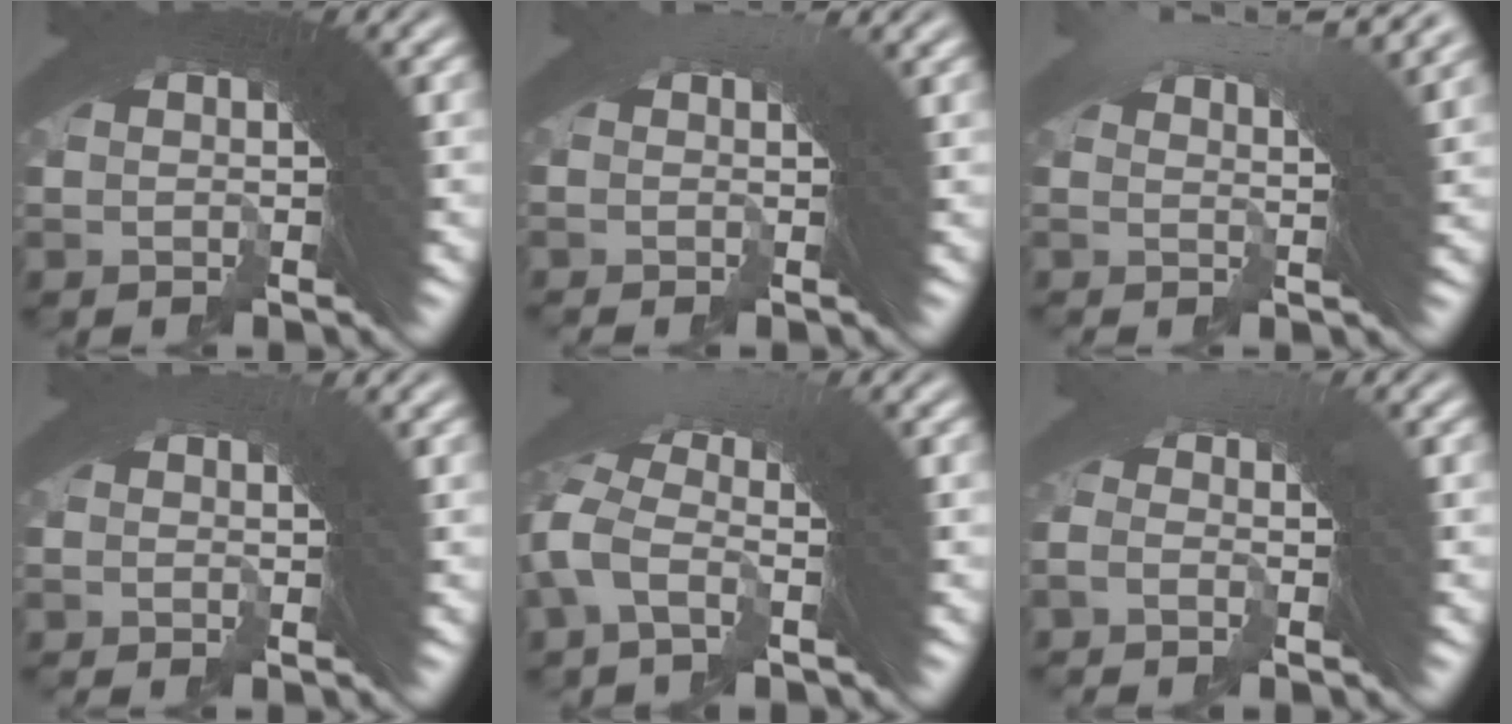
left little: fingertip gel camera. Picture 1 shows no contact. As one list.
[{"total": 0.8, "force": [-0.3, -0.2, 0.7], "torque": [0.005, 0.007, -0.011]}, {"total": 5.1, "force": [3.4, 0.3, 3.8], "torque": [-0.040, 0.021, 0.042]}, {"total": 1.0, "force": [-0.8, -0.5, 0.3], "torque": [0.003, 0.002, -0.014]}, {"total": 2.3, "force": [-0.8, 1.2, 1.8], "torque": [-0.039, 0.011, -0.023]}, {"total": 1.9, "force": [-1.8, 0.1, 0.7], "torque": [0.013, 0.019, -0.046]}]